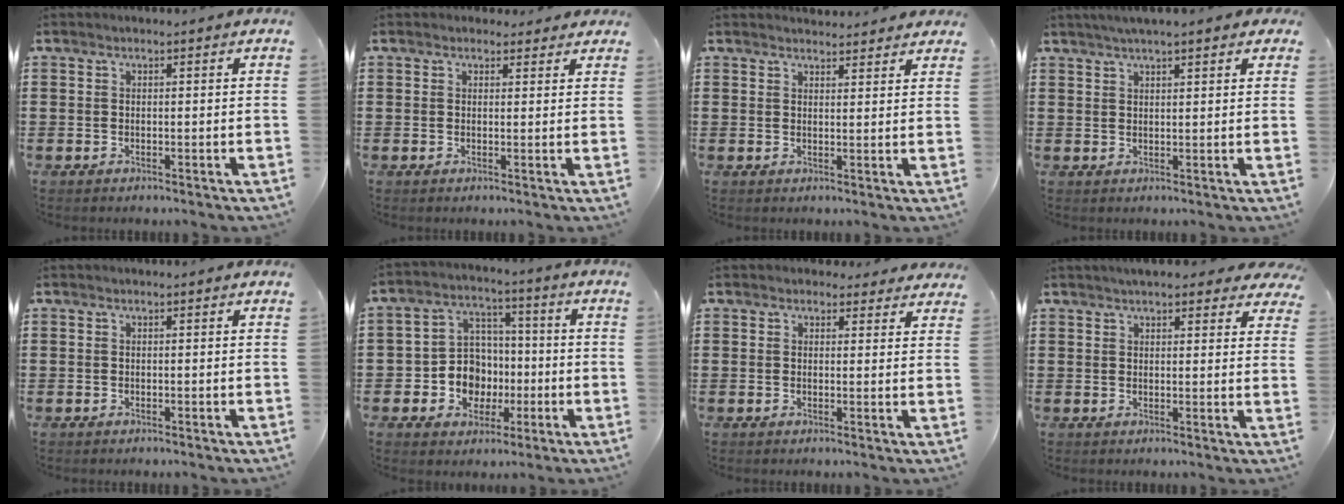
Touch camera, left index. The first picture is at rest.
{"total": 1.6, "force": [1.3, 0.9, 0.1], "torque": [-0.006, 0.008, 0.025]}
{"total": 2.2, "force": [2.2, 0.2, 0.0], "torque": [-0.006, -0.003, 0.042]}
{"total": 3.0, "force": [2.4, 0.3, 1.7], "torque": [-0.040, 0.007, 0.043]}
{"total": 0.0}
{"total": 8.2, "force": [-1.6, 7.6, 2.9], "torque": [-0.078, 0.013, -0.025]}
{"total": 2.0, "force": [1.7, 1.0, 0.3], "torque": [-0.004, 0.001, 0.030]}
{"total": 4.2, "force": [3.7, 0.7, 1.7], "torque": [-0.037, -0.006, 0.066]}